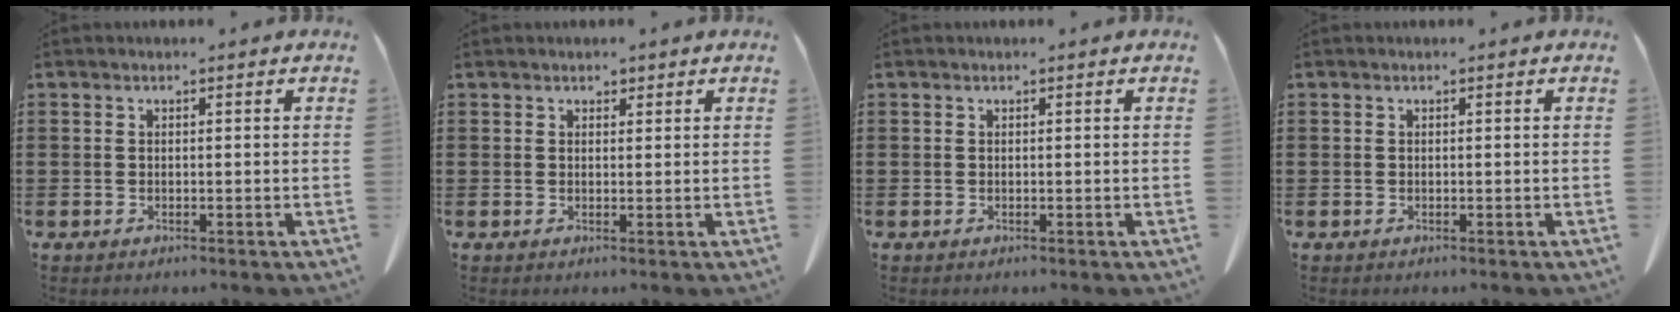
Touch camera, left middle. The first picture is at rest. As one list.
[{"total": 1.2, "force": [1.0, 0.6, 0.2], "torque": [-0.006, 0.004, 0.019]}, {"total": 0.0}, {"total": 0.0}]